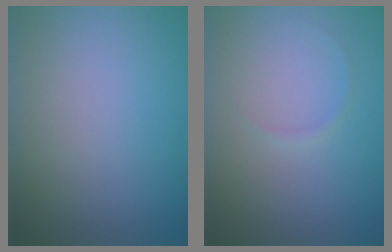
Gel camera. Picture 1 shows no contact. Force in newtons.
{"total": 1.2, "press": 1.2, "slide": 0.2}